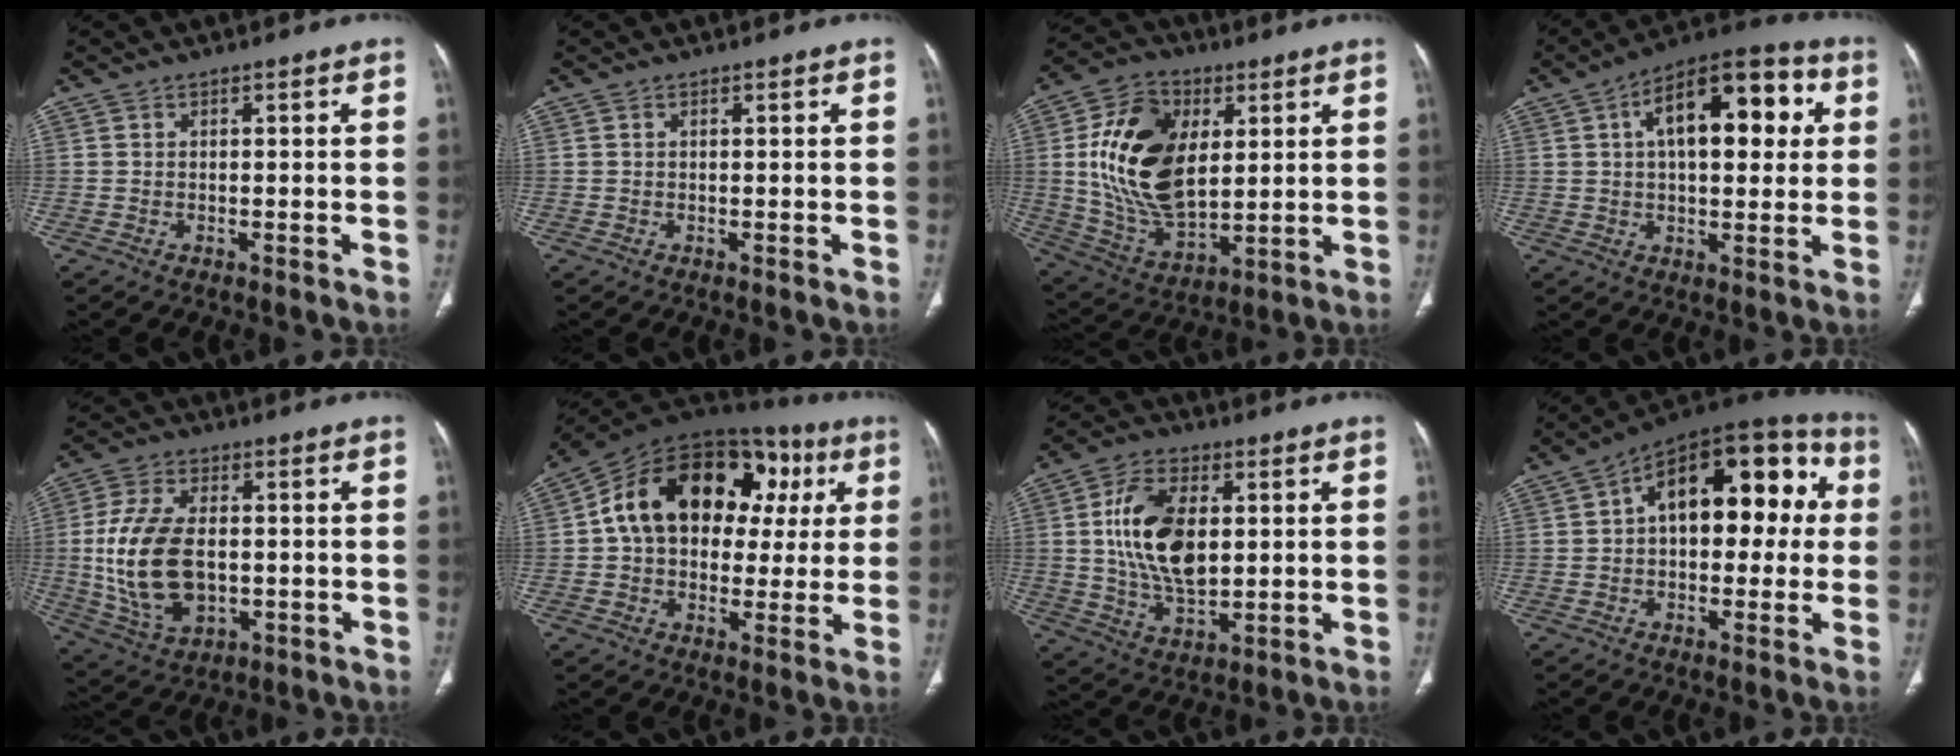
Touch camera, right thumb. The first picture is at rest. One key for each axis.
{"total": 0.0}
{"total": 20.2, "fx": 3.7, "fy": 12.3, "fz": 15.5, "tx": -0.266, "ty": -0.015, "tz": 0.074}
{"total": 18.6, "fx": 4.6, "fy": 9.1, "fz": 15.5, "tx": -0.194, "ty": 0.025, "tz": 0.059}
{"total": 16.7, "fx": -0.7, "fy": 10.0, "fz": 13.3, "tx": -0.261, "ty": -0.002, "tz": 0.002}
{"total": 24.4, "fx": 5.1, "fy": 16.3, "fz": 17.4, "tx": -0.240, "ty": 0.047, "tz": 0.074}
{"total": 15.2, "fx": 2.1, "fy": 8.7, "fz": 12.2, "tx": -0.214, "ty": -0.005, "tz": 0.041}
{"total": 20.4, "fx": 3.2, "fy": 11.4, "fz": 16.6, "tx": -0.191, "ty": 0.046, "tz": 0.033}